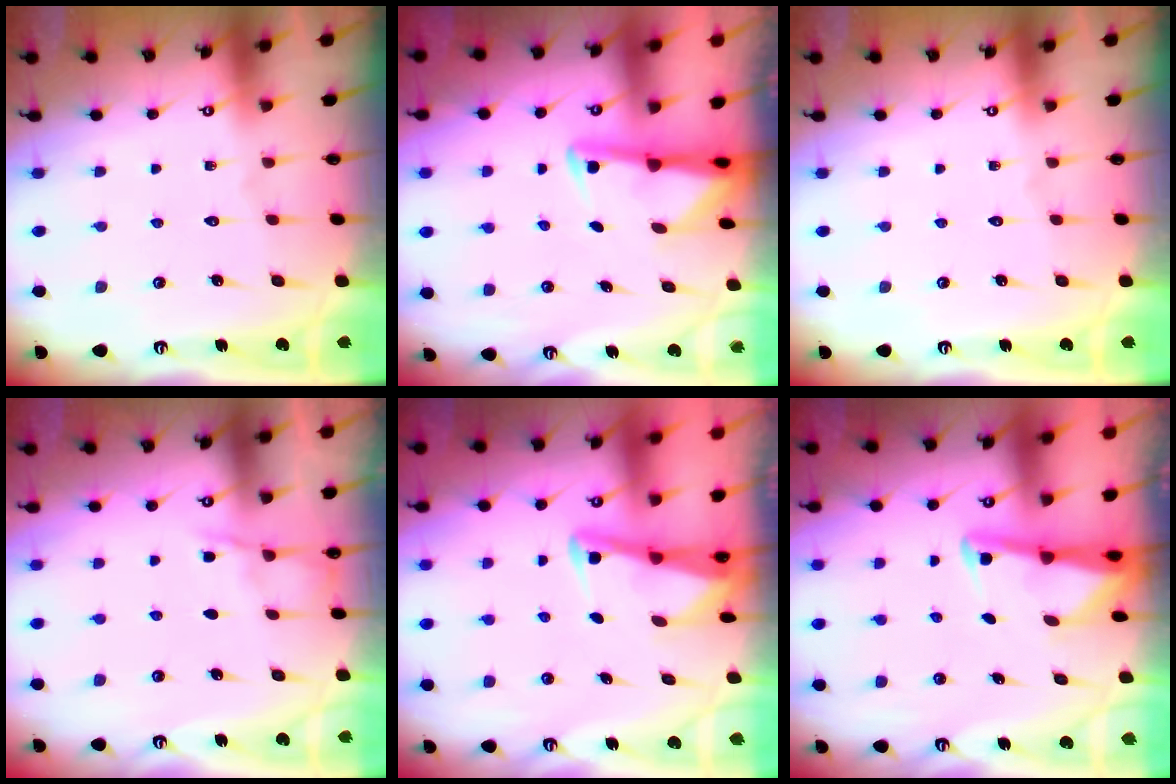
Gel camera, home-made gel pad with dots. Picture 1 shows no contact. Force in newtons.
{"total": 2.8, "press": 2.8, "slide": 0.7}
{"total": 0.0}
{"total": 3.3, "press": 3.3, "slide": 0.5}
{"total": 3.0, "press": 2.9, "slide": 0.4}
{"total": 3.0, "press": 3.0, "slide": 0.3}